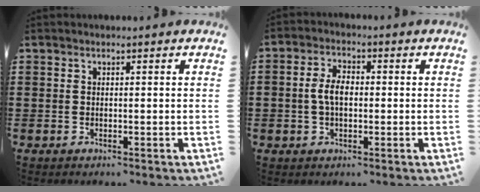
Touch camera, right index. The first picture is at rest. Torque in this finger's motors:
{"motor_torque": [0.31, -0.28, 0.18, 0.10]}